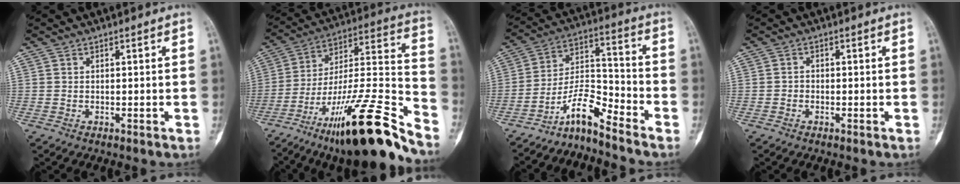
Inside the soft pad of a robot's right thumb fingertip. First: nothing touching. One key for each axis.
{"total": 26.6, "fx": -18.5, "fy": 4.3, "fz": 18.6, "tx": -0.271, "ty": 0.088, "tz": -0.307}
{"total": 8.8, "fx": -7.3, "fy": 1.5, "fz": 4.6, "tx": -0.089, "ty": 0.090, "tz": -0.140}
{"total": 1.0, "fx": -0.5, "fy": 0.8, "fz": 0.4, "tx": 0.000, "ty": 0.004, "tz": -0.012}